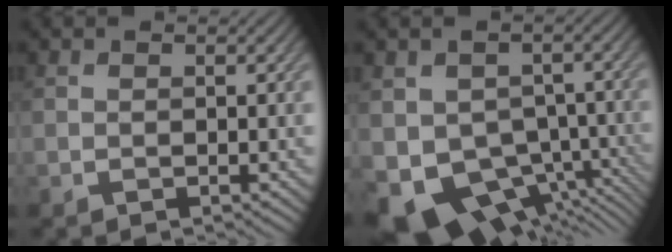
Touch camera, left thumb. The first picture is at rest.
{"total": 11.3, "force": [-4.6, 8.4, 6.1], "torque": [-0.125, -0.042, -0.062]}